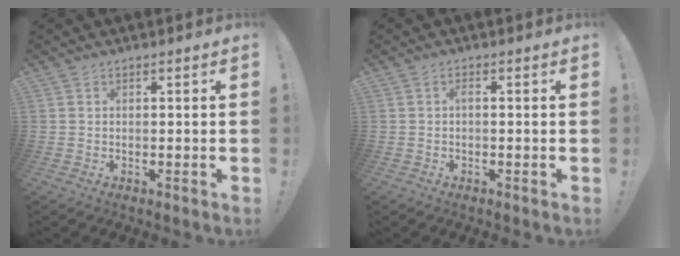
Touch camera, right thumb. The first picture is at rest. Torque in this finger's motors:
{"motor_torque": [0.42, -0.21, 0.11, -0.17, 0.00]}